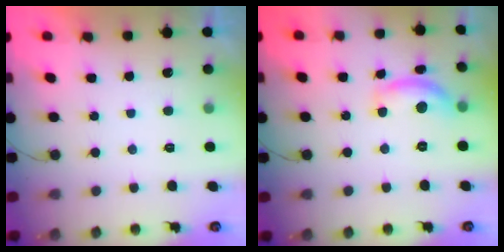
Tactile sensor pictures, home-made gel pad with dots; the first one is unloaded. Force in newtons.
{"total": 11.6, "press": 11.5, "slide": 0.7}